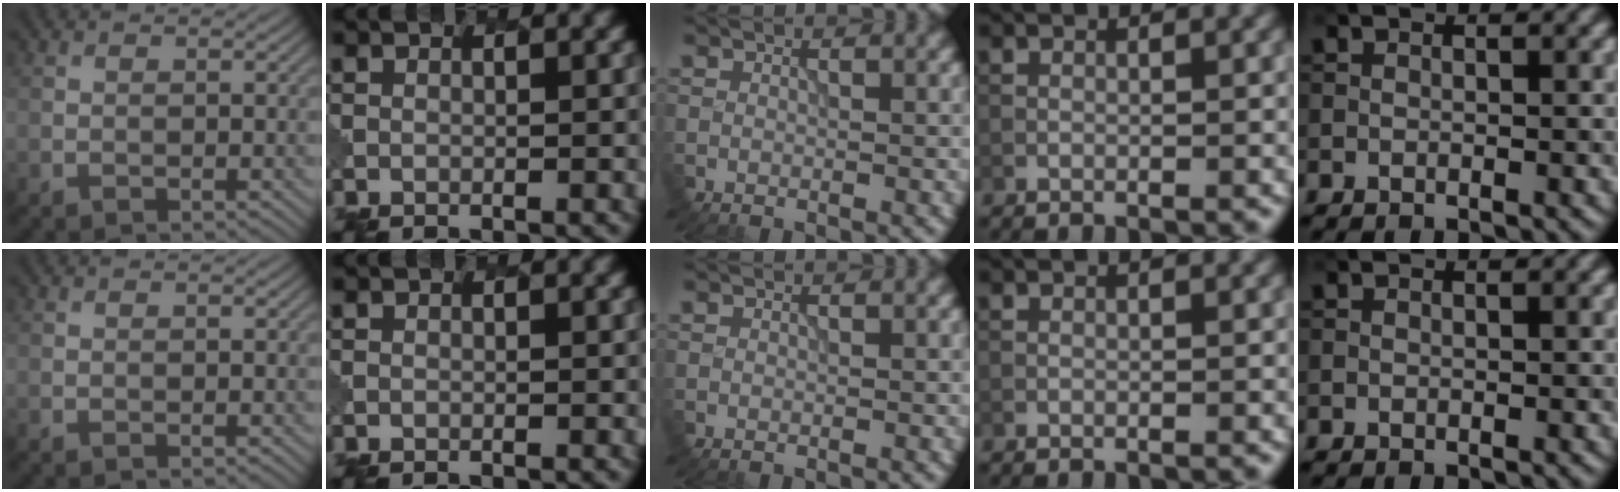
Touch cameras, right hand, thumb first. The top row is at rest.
{}